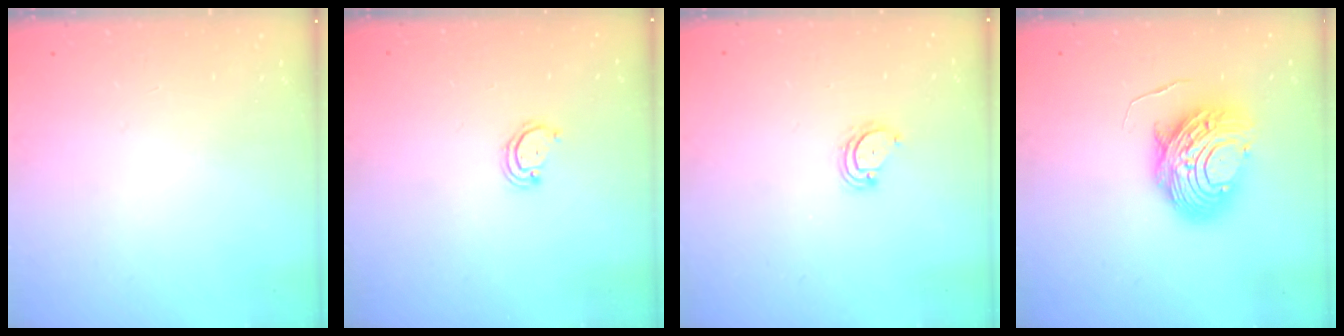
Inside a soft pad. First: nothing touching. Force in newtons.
{"total": 2.4, "press": 2.4, "slide": 0.2}
{"total": 2.3, "press": 2.3, "slide": 0.2}
{"total": 12.8, "press": 12.7, "slide": 1.1}